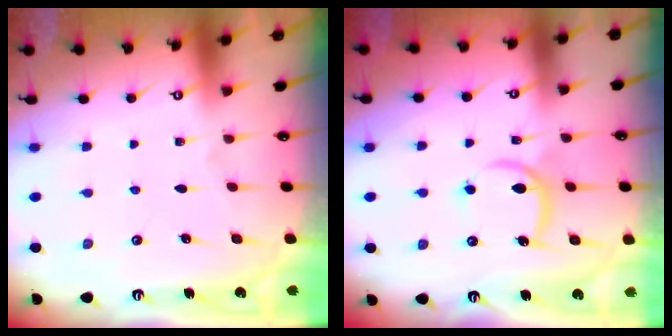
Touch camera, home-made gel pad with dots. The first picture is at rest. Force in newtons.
{"total": 9.0, "press": 9.0, "slide": 0.5}